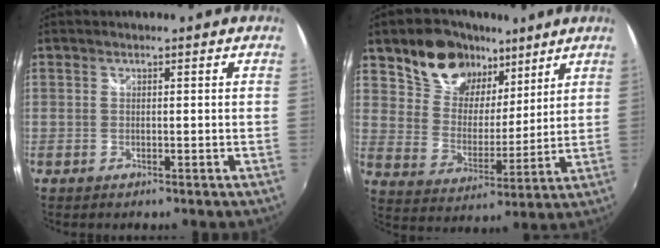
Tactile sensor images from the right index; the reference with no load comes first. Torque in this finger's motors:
{"motor_torque": [0.30, 0.29, 0.18, 0.05]}